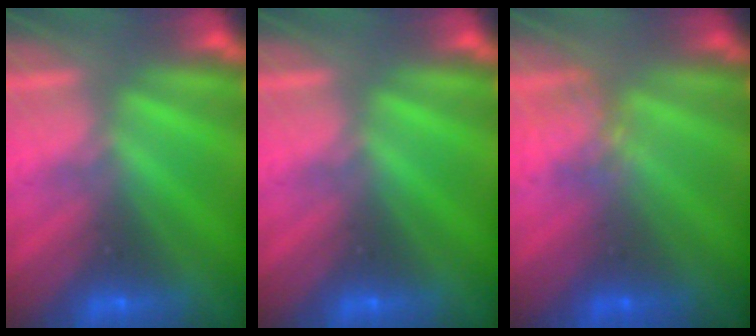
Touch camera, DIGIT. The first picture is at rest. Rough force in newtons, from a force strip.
{"total": 0.0}
{"total": 4.3}